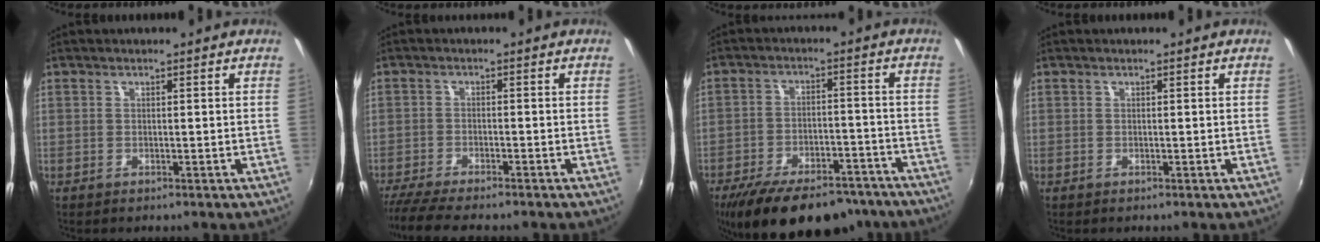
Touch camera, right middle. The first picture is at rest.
{"total": 9.1, "force": [-7.9, 1.0, 4.3], "torque": [-0.106, -0.032, -0.133]}
{"total": 22.0, "force": [-17.4, 8.5, 10.5], "torque": [-0.201, -0.012, -0.239]}
{"total": 0.0}